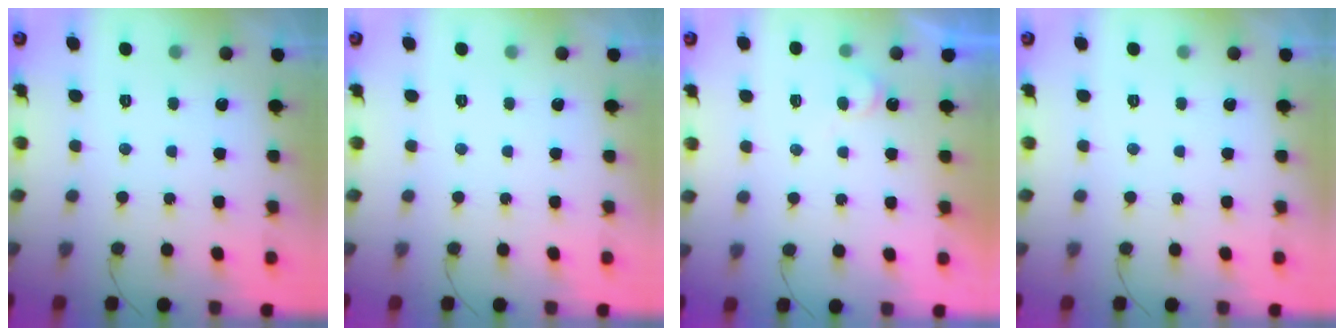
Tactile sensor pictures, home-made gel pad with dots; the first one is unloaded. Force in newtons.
{"total": 0.0}
{"total": 5.6, "press": 5.6, "slide": 0.5}
{"total": 0.0}